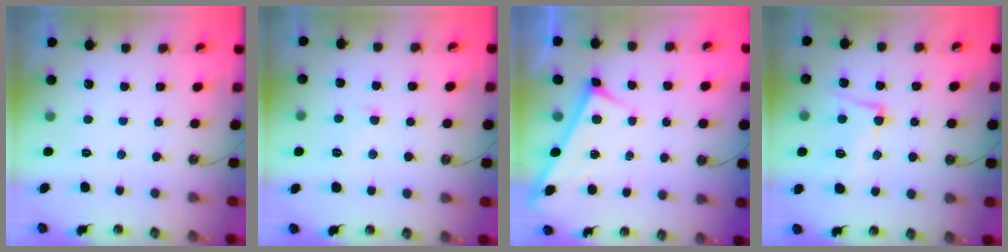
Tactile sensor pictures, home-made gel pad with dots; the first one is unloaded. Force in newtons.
{"total": 3.0, "press": 3.0, "slide": 0.4}
{"total": 3.1, "press": 3.1, "slide": 0.3}
{"total": 5.3, "press": 5.0, "slide": 1.7}